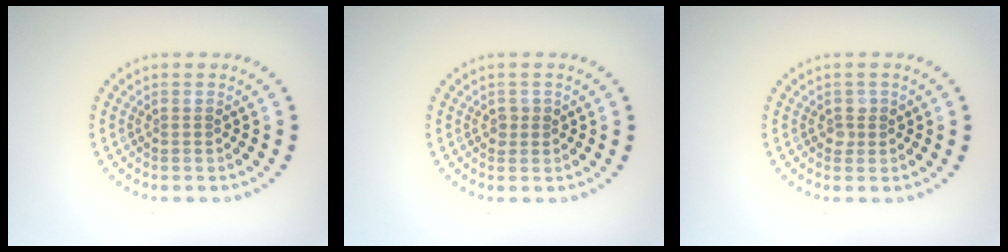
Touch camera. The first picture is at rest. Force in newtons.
{"total": 0.9, "press": 0.9, "slide": 0.2}
{"total": 1.1, "press": 1.1, "slide": 0.3}